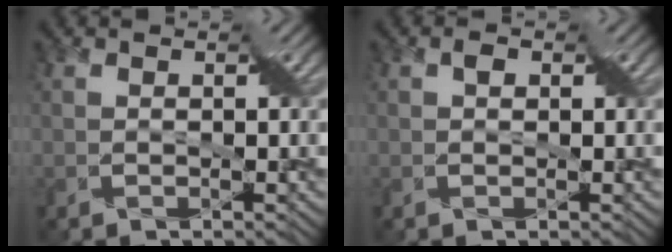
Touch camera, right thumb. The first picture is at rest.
{"total": 0.5, "force": [0.2, 0.5, 0.1], "torque": [-0.001, -0.002, 0.002]}